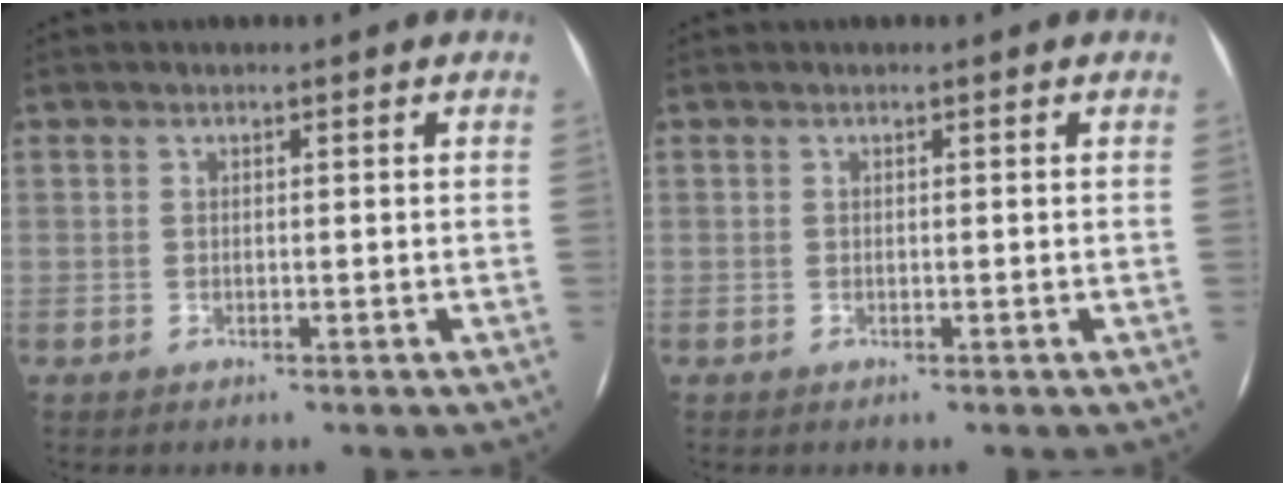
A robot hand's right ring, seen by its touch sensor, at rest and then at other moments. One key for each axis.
{"total": 0.0}